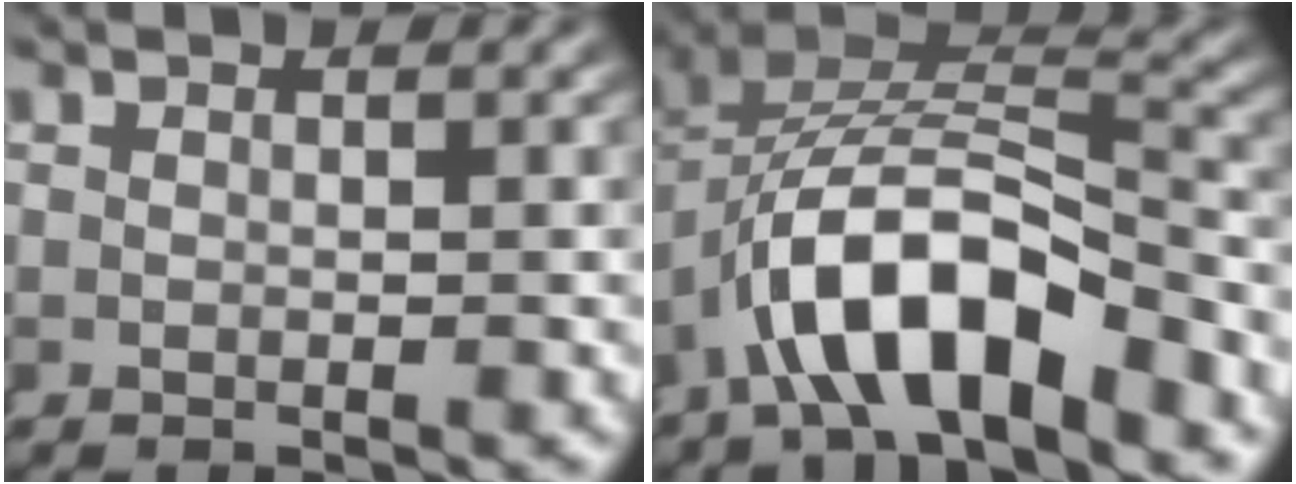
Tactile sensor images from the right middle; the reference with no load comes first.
{"total": 10.7, "force": [-2.7, 7.3, 7.4], "torque": [-0.149, -0.028, -0.035]}